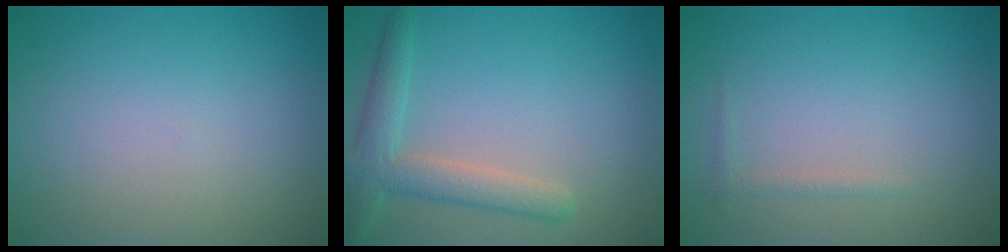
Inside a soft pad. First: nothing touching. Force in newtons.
{"total": 3.7, "press": 3.6, "slide": 0.4}
{"total": 0.7, "press": 0.7, "slide": 0.0}